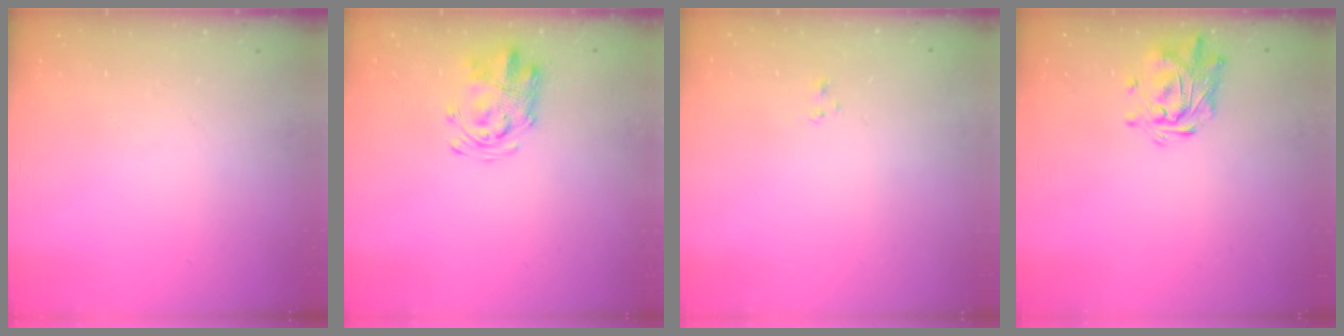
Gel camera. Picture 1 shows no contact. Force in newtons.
{"total": 4.1, "press": 4.1, "slide": 0.7}
{"total": 1.2, "press": 1.0, "slide": 0.6}
{"total": 1.5, "press": 1.5, "slide": 0.4}